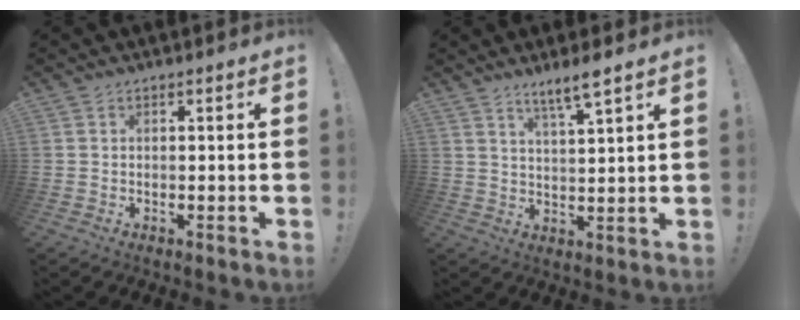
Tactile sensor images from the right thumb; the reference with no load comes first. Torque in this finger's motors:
{"motor_torque": [-0.10, 0.11, -0.01, 0.04, 0.00]}